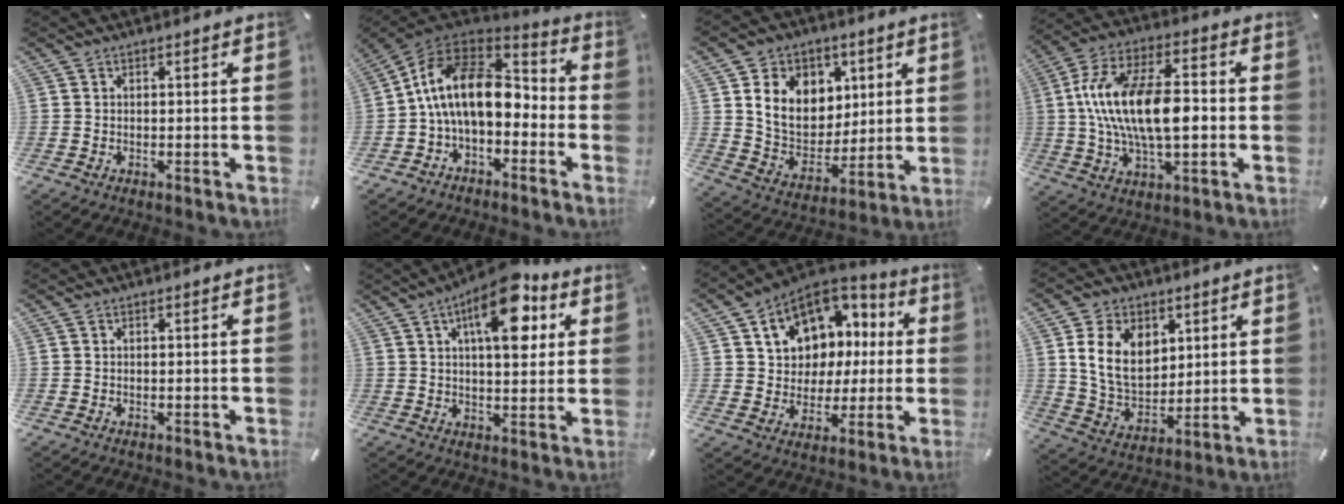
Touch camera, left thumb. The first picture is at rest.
{"total": 16.1, "force": [-0.4, 10.5, 12.1], "torque": [-0.243, 0.014, -0.011]}
{"total": 14.1, "force": [4.8, 11.8, 5.9], "torque": [-0.112, -0.014, 0.100]}
{"total": 18.3, "force": [0.2, 8.9, 15.9], "torque": [-0.324, 0.009, 0.003]}
{"total": 0.0}
{"total": 15.6, "force": [7.1, 6.8, 12.1], "torque": [-0.176, -0.022, 0.115]}
{"total": 12.0, "force": [4.2, 10.3, 4.4], "torque": [-0.082, -0.030, 0.084]}
{"total": 13.2, "force": [4.5, 9.9, 7.5], "torque": [-0.154, -0.009, 0.085]}